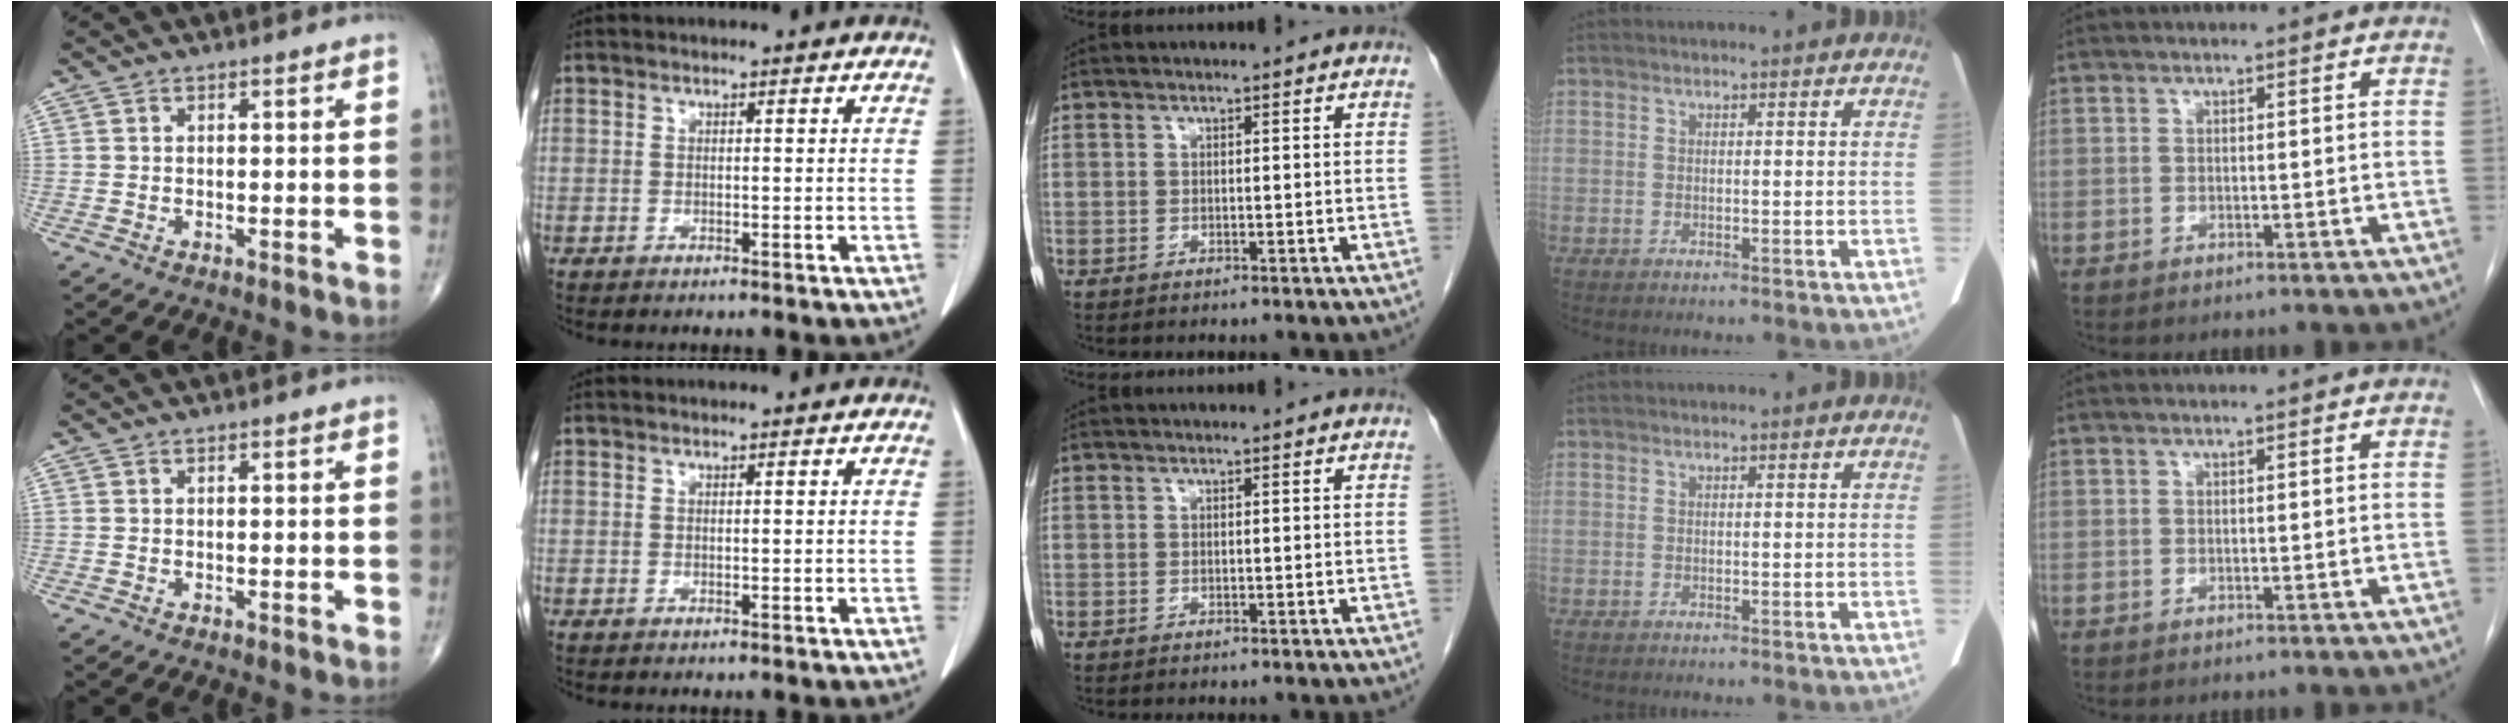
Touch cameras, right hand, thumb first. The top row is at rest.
{}